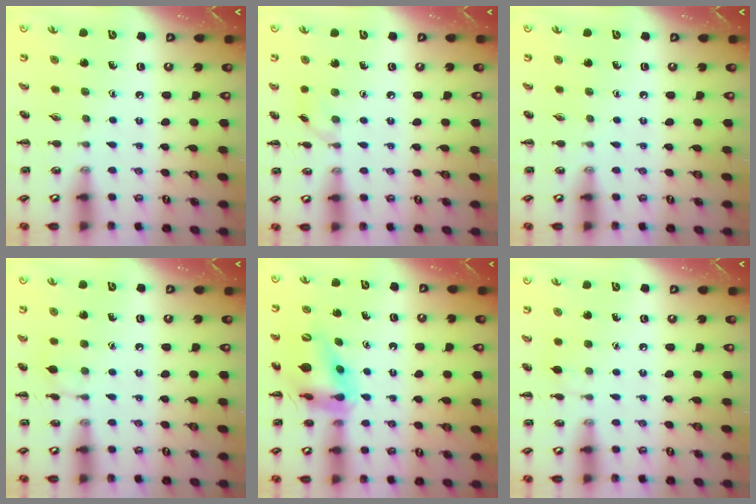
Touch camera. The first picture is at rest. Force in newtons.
{"total": 3.6, "press": 3.3, "slide": 1.5}
{"total": 0.0}
{"total": 6.2, "press": 5.9, "slide": 1.8}
{"total": 14.3, "press": 13.8, "slide": 4.0}
{"total": 3.9, "press": 3.6, "slide": 1.5}